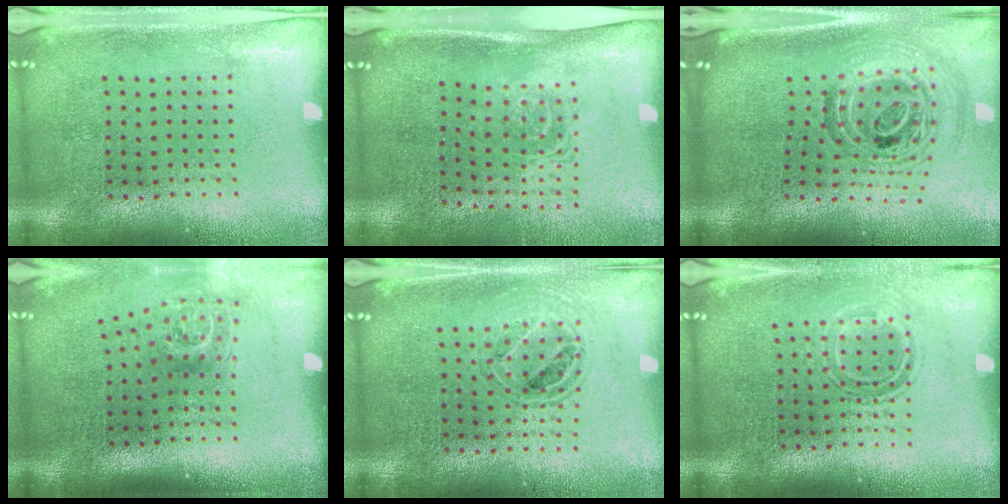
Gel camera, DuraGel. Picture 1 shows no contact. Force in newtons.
{"total": 1.6, "press": 1.1, "slide": 1.1}
{"total": 1.9, "press": 1.5, "slide": 1.1}
{"total": 1.8, "press": 1.2, "slide": 1.3}
{"total": 0.8, "press": 0.8, "slide": 0.1}
{"total": 1.4, "press": 1.0, "slide": 1.0}